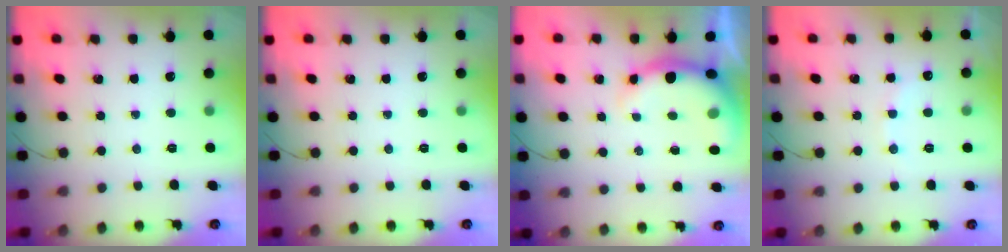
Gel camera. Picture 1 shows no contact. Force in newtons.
{"total": 0.0}
{"total": 7.0, "press": 6.9, "slide": 1.1}
{"total": 7.1, "press": 7.0, "slide": 1.5}